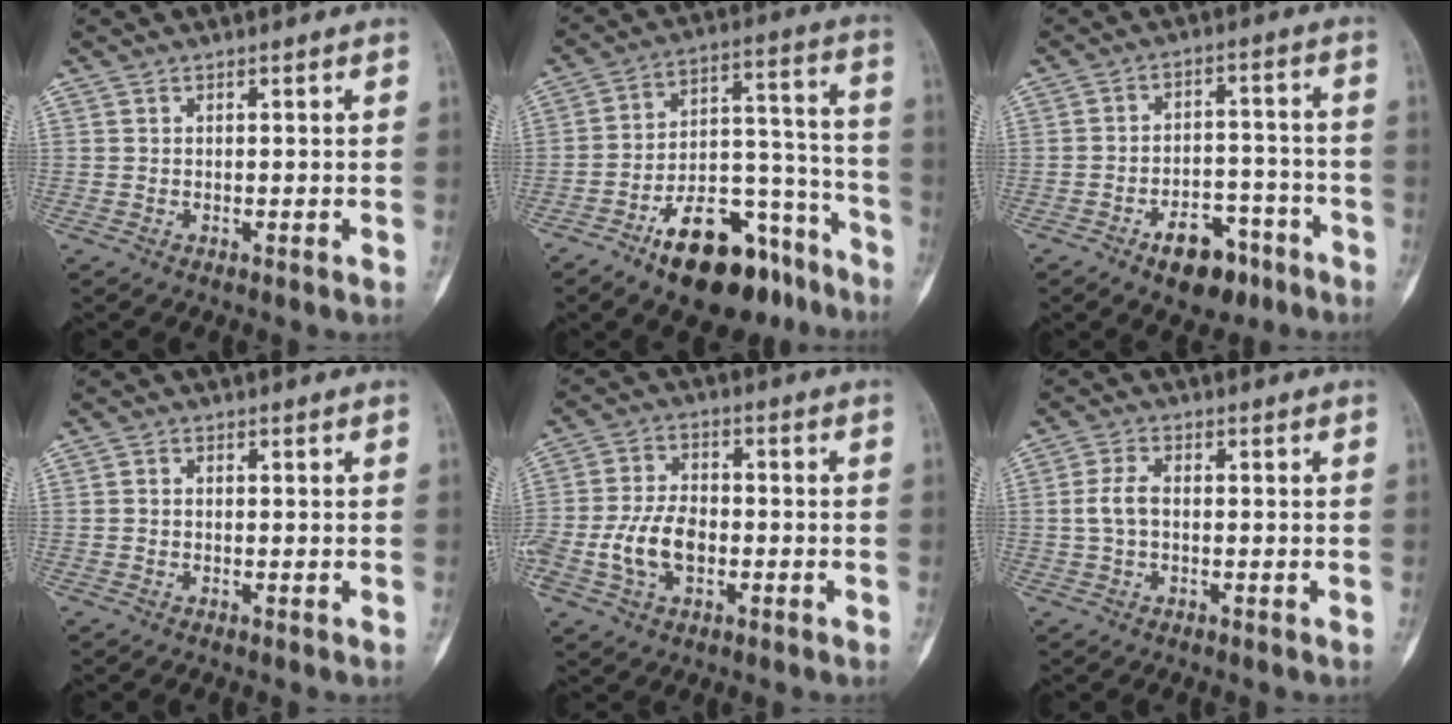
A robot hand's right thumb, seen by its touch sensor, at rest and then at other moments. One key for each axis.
{"total": 20.9, "fx": -13.3, "fy": 9.9, "fz": 12.7, "tx": -0.148, "ty": 0.106, "tz": -0.209}
{"total": 10.5, "fx": -6.4, "fy": 5.9, "fz": 5.8, "tx": -0.053, "ty": 0.054, "tz": -0.091}
{"total": 0.8, "fx": -0.3, "fy": 0.7, "fz": 0.3, "tx": 0.003, "ty": 0.003, "tz": -0.009}
{"total": 9.7, "fx": -2.6, "fy": 6.3, "fz": 6.9, "tx": -0.128, "ty": 0.020, "tz": -0.051}
{"total": 4.0, "fx": -0.3, "fy": 2.5, "fz": 3.1, "tx": -0.066, "ty": 0.011, "tz": -0.014}